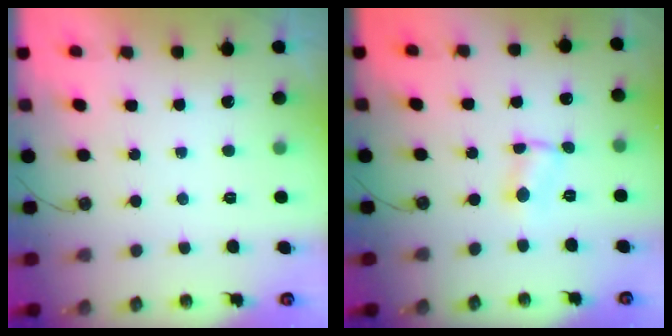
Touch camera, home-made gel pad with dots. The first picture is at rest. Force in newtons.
{"total": 1.6, "press": 1.6, "slide": 0.3}